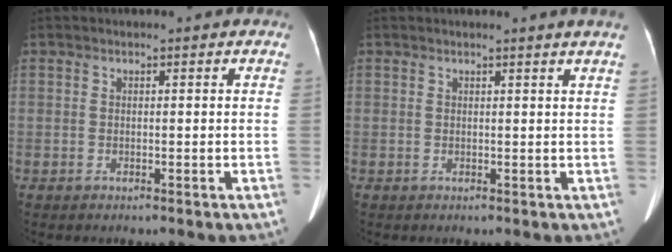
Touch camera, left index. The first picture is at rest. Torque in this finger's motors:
{"motor_torque": [-0.12, -1.37, 0.20, 0.05]}